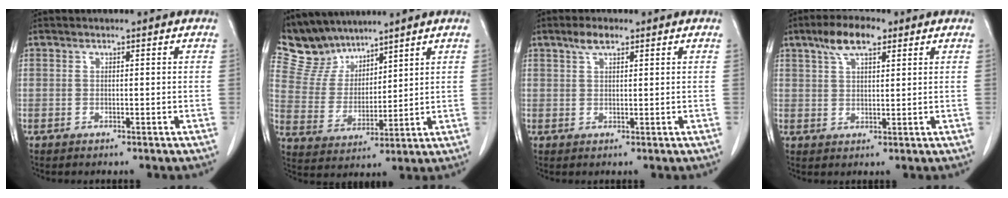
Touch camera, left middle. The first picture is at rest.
{"total": 8.4, "force": [7.7, 3.3, 0.6], "torque": [-0.029, 0.014, 0.168]}
{"total": 2.6, "force": [1.7, 0.8, 1.7], "torque": [-0.038, 0.005, 0.035]}
{"total": 6.3, "force": [3.9, 2.1, 4.5], "torque": [-0.089, 0.016, 0.070]}